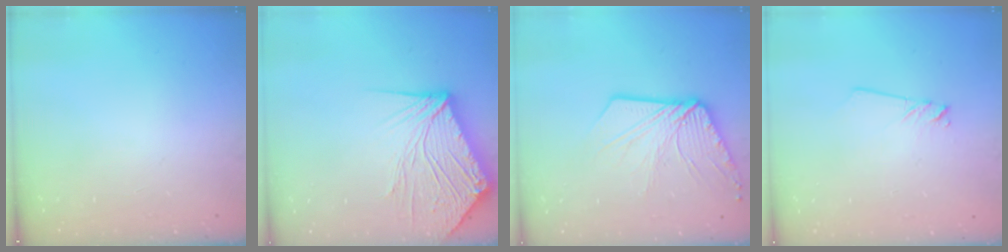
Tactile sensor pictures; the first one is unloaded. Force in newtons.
{"total": 15.5, "press": 15.3, "slide": 2.2}
{"total": 12.8, "press": 12.7, "slide": 1.4}
{"total": 2.0, "press": 2.0, "slide": 0.2}